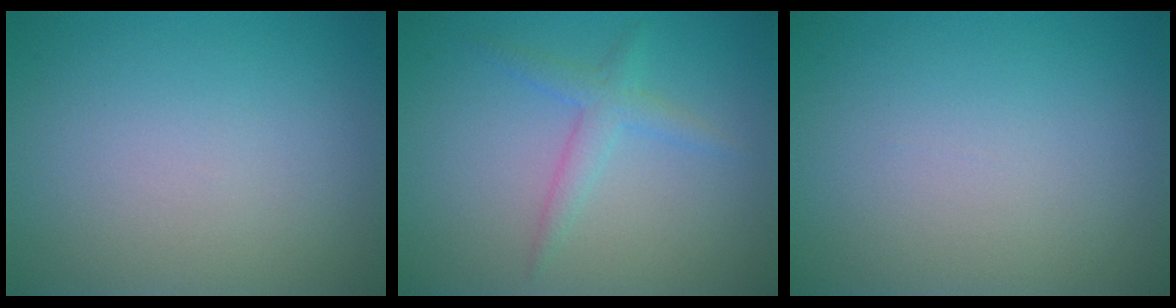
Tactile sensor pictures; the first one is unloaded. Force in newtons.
{"total": 2.0, "press": 2.0, "slide": 0.1}
{"total": 0.0}